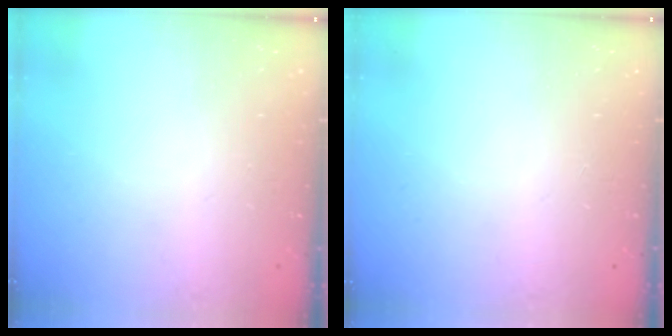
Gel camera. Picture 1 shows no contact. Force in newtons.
{"total": 0.0}